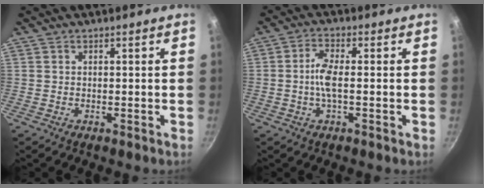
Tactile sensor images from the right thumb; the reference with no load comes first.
{"total": 4.8, "force": [-0.5, 1.3, 4.6], "torque": [-0.103, 0.010, -0.018]}